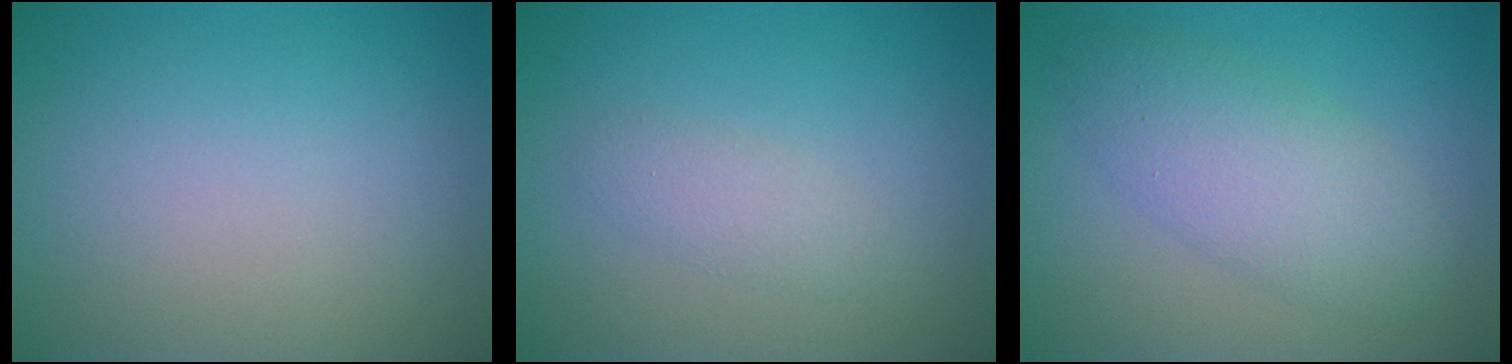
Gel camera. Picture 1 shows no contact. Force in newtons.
{"total": 1.6, "press": 1.6, "slide": 0.0}
{"total": 4.8, "press": 4.8, "slide": 0.1}